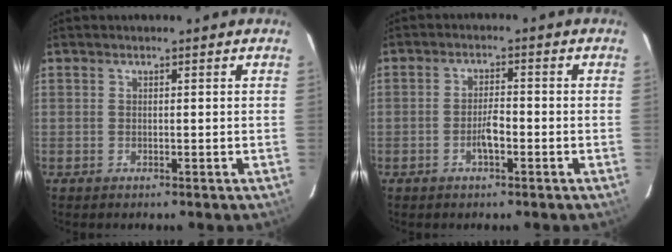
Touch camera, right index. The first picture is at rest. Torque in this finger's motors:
{"motor_torque": [0.58, -0.35, 0.31, 0.08]}